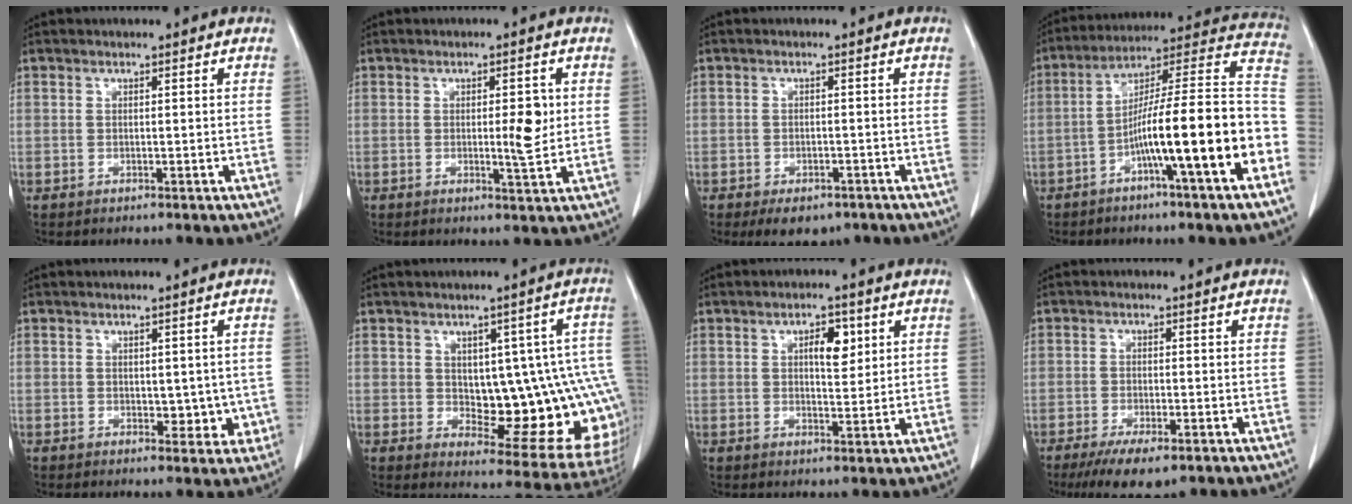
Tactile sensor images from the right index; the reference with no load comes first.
{"total": 4.1, "force": [0.3, 0.8, 4.0], "torque": [-0.062, -0.003, 0.004]}
{"total": 5.9, "force": [-4.2, 3.3, 2.5], "torque": [-0.027, 0.000, -0.055]}
{"total": 19.0, "force": [-6.2, 0.2, 18.0], "torque": [-0.233, 0.025, -0.101]}
{"total": 3.9, "force": [-0.3, 2.6, 2.9], "torque": [-0.022, 0.004, 0.006]}
{"total": 15.9, "force": [-0.1, 5.8, 14.9], "torque": [-0.140, 0.020, 0.019]}
{"total": 4.6, "force": [1.8, 1.8, 3.8], "torque": [-0.060, 0.002, 0.028]}
{"total": 7.2, "force": [-4.8, 2.2, 5.0], "torque": [-0.079, -0.014, -0.073]}